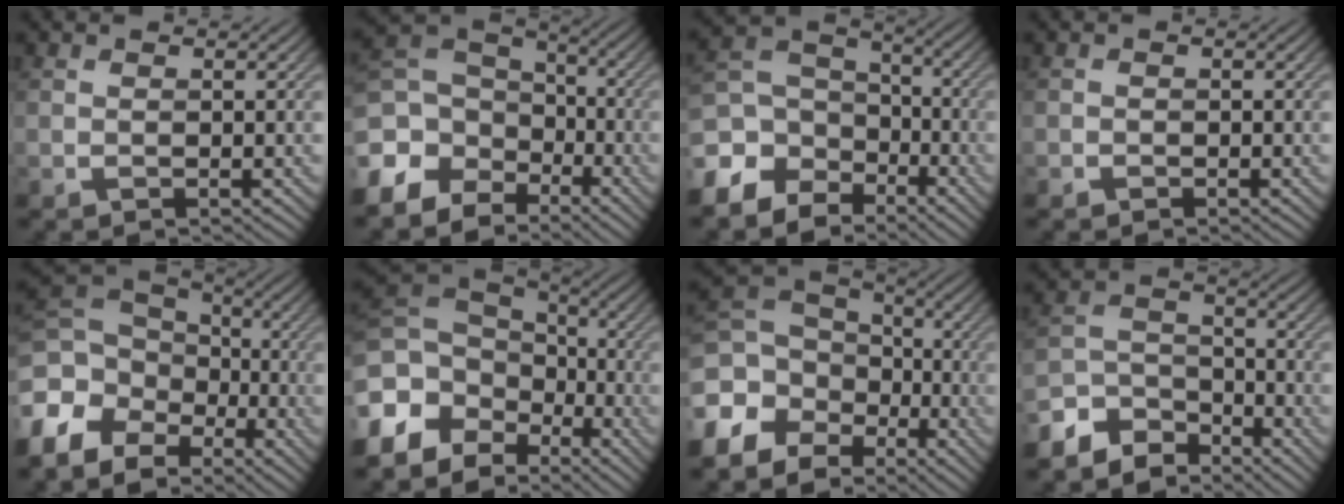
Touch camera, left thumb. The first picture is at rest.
{"total": 10.5, "force": [-5.2, 7.7, 4.9], "torque": [-0.146, -0.028, -0.096]}
{"total": 9.8, "force": [-5.5, 6.9, 4.2], "torque": [-0.126, -0.023, -0.108]}
{"total": 0.6, "force": [-0.5, 0.3, 0.0], "torque": [0.000, -0.001, -0.009]}
{"total": 11.7, "force": [-5.3, 8.4, 6.1], "torque": [-0.173, -0.033, -0.100]}
{"total": 12.8, "force": [-5.8, 9.2, 6.7], "torque": [-0.197, -0.029, -0.099]}
{"total": 11.6, "force": [-5.1, 8.7, 5.7], "torque": [-0.168, -0.036, -0.086]}
{"total": 8.1, "force": [-6.6, 4.1, 2.3], "torque": [-0.058, -0.006, -0.136]}